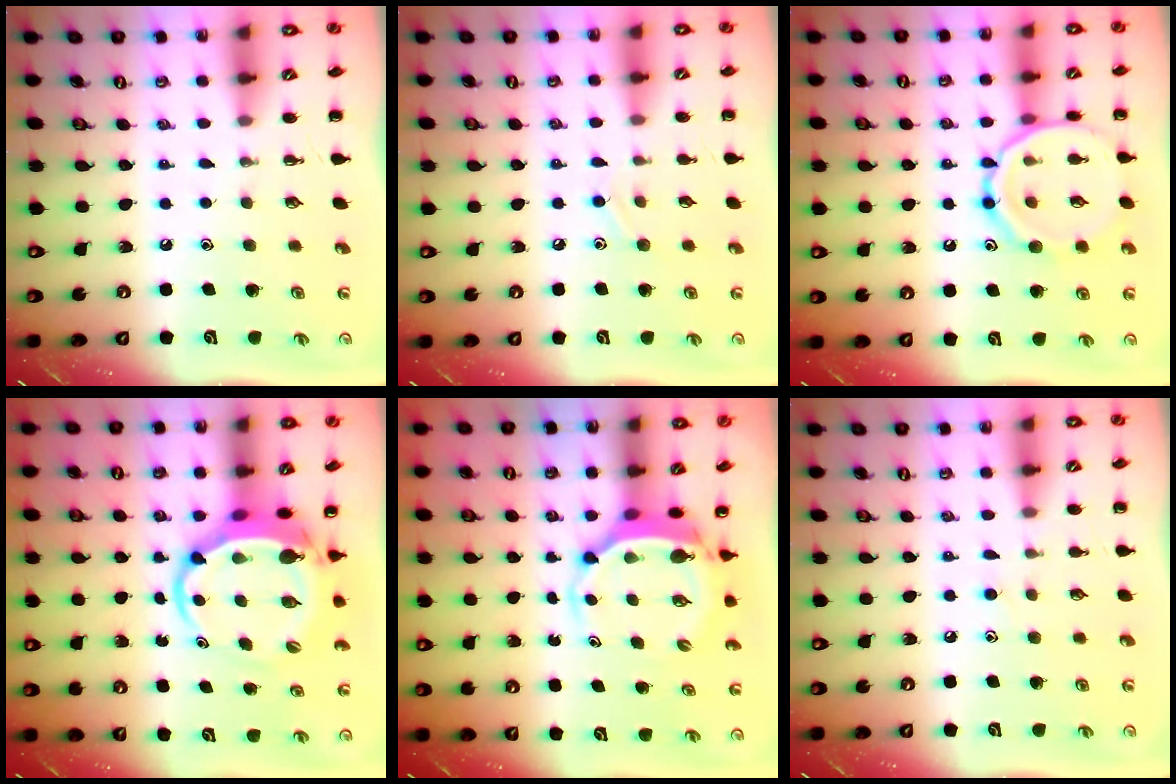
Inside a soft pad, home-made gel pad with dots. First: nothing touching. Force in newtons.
{"total": 6.5, "press": 6.2, "slide": 1.9}
{"total": 14.0, "press": 14.0, "slide": 0.6}
{"total": 7.5, "press": 7.4, "slide": 1.7}
{"total": 5.1, "press": 5.0, "slide": 1.2}
{"total": 6.8, "press": 6.5, "slide": 1.8}